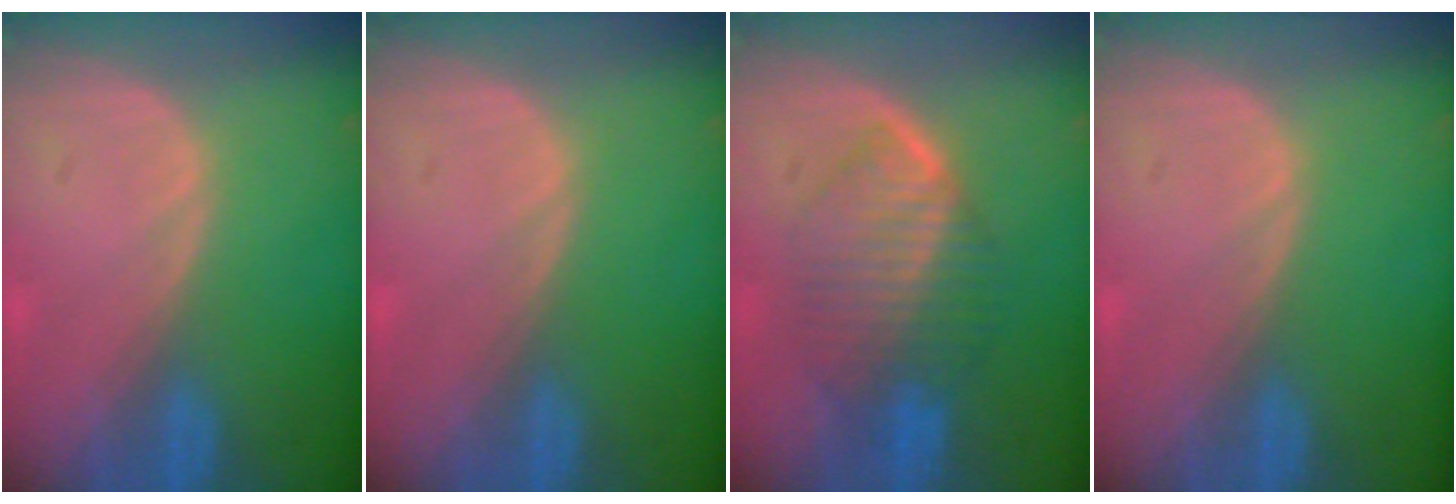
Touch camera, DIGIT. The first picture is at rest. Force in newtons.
{"total": 0.0}
{"total": 7.2, "press": 7.2, "slide": 0.4}
{"total": 0.0}